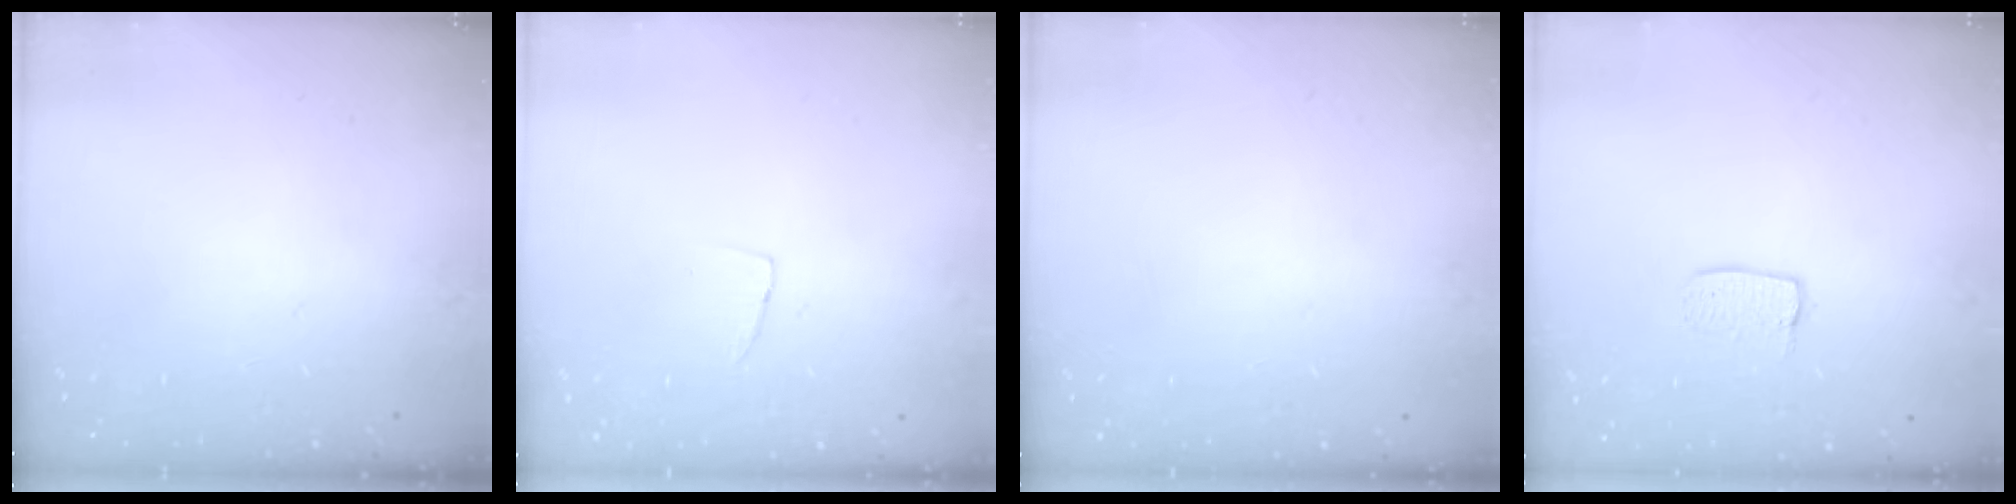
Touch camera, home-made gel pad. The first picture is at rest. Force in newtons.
{"total": 2.9, "press": 2.9, "slide": 0.1}
{"total": 0.0}
{"total": 6.0, "press": 6.0, "slide": 0.3}